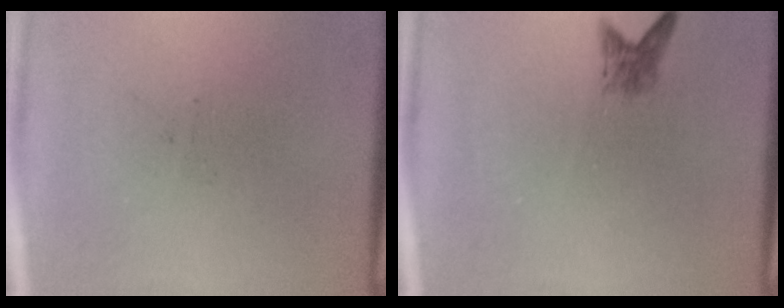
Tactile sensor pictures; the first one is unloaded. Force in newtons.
{"total": 1.6}